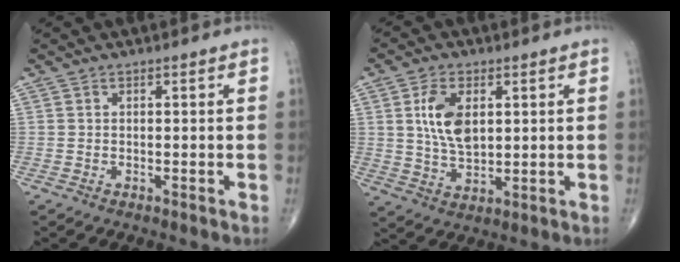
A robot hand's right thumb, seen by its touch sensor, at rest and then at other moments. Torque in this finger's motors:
{"motor_torque": [0.37, 1.49, 1.11, 0.20, 0.26]}